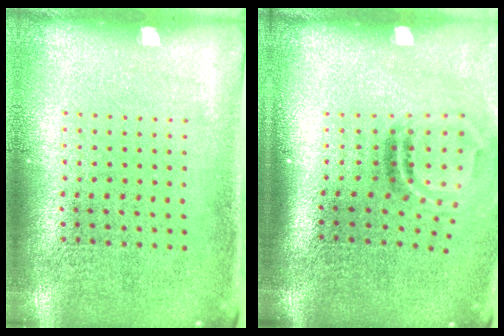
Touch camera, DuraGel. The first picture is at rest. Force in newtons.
{"total": 2.0, "press": 1.2, "slide": 1.6}